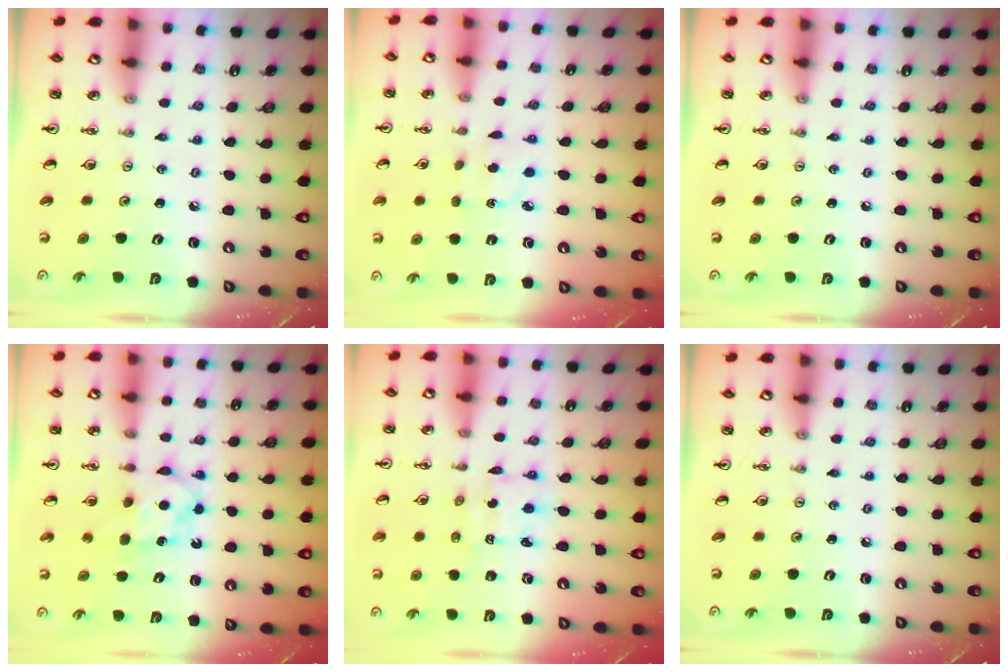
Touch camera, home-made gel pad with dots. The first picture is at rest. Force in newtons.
{"total": 2.8, "press": 2.6, "slide": 0.8}
{"total": 0.0}
{"total": 6.5, "press": 6.5, "slide": 0.3}
{"total": 2.6, "press": 2.6, "slide": 0.1}
{"total": 0.0}